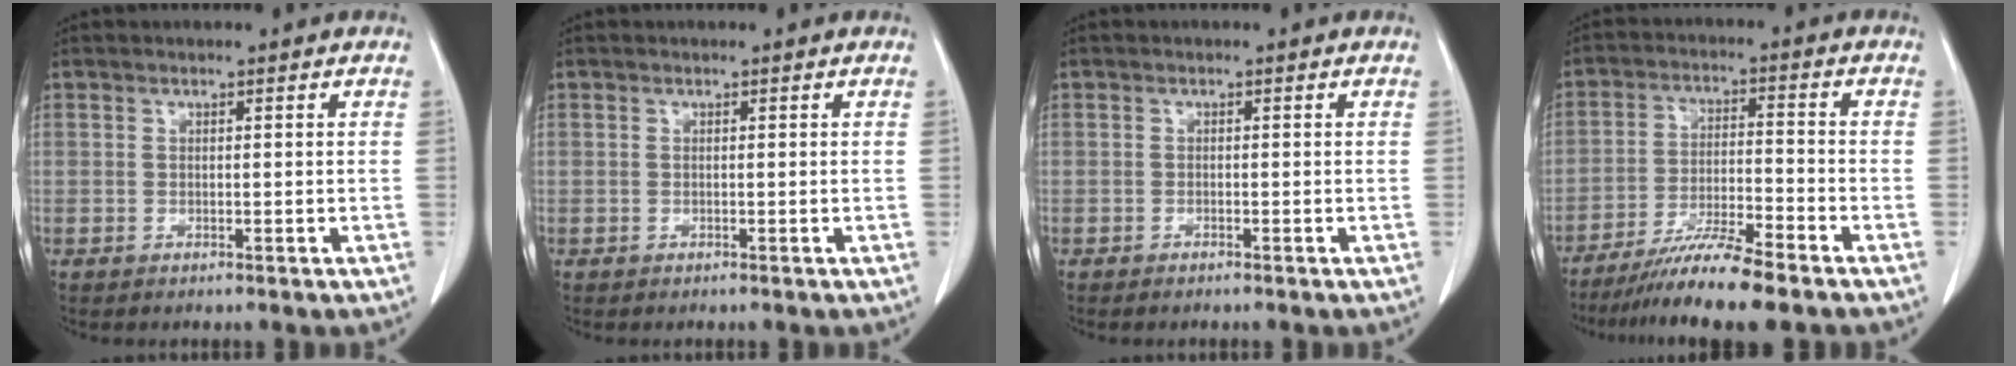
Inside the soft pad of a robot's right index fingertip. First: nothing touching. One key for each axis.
{"total": 0.0}
{"total": 0.6, "fx": -0.6, "fy": 0.1, "fz": 0.2, "tx": -0.010, "ty": -0.001, "tz": -0.010}
{"total": 9.0, "fx": -7.4, "fy": -0.7, "fz": 5.1, "tx": -0.090, "ty": -0.025, "tz": -0.134}